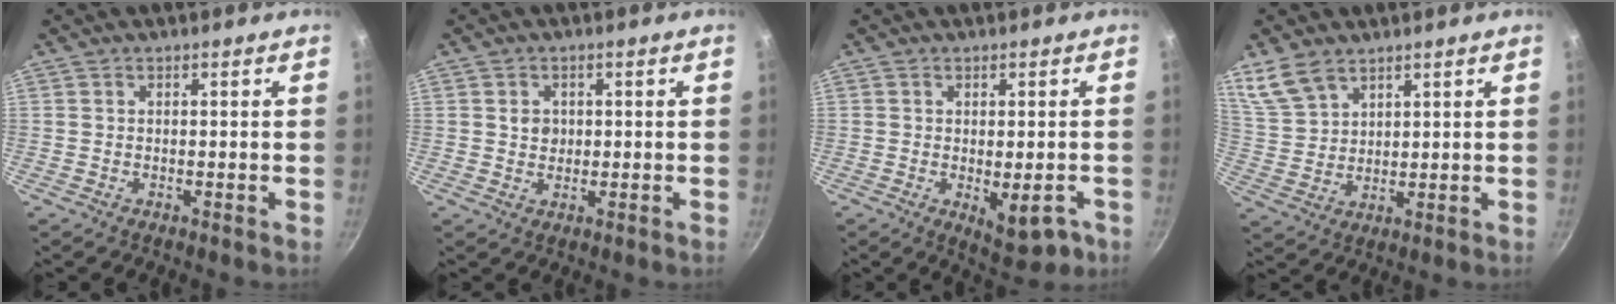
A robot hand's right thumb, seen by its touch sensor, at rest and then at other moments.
{"total": 2.6, "force": [0.3, 2.3, 1.1], "torque": [-0.006, 0.000, 0.004]}
{"total": 7.5, "force": [-2.4, 3.4, 6.2], "torque": [-0.060, 0.002, -0.022]}
{"total": 4.8, "force": [3.8, 2.0, 2.0], "torque": [-0.038, -0.011, 0.090]}